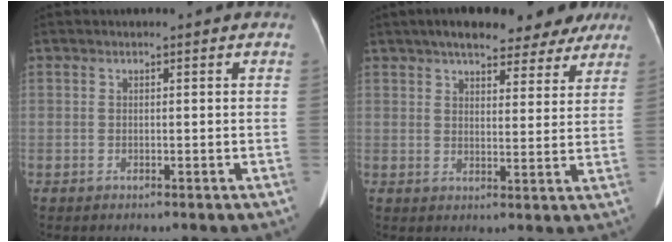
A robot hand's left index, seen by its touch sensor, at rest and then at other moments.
{"total": 14.8, "force": [11.9, 4.9, 7.3], "torque": [-0.088, 0.031, 0.148]}